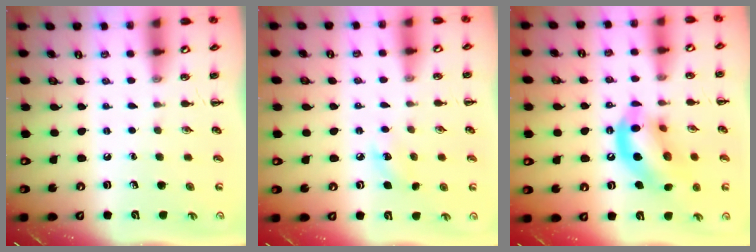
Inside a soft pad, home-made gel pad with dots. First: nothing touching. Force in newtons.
{"total": 6.7, "press": 6.5, "slide": 1.8}
{"total": 14.6, "press": 14.4, "slide": 2.5}